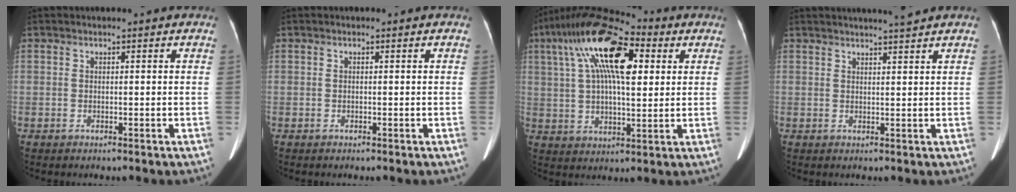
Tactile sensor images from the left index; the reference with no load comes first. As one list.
[{"total": 0.0}, {"total": 17.3, "force": [6.1, 5.9, 15.1], "torque": [-0.298, 0.046, 0.100]}, {"total": 4.4, "force": [3.8, -1.2, 1.9], "torque": [-0.026, 0.000, 0.052]}]